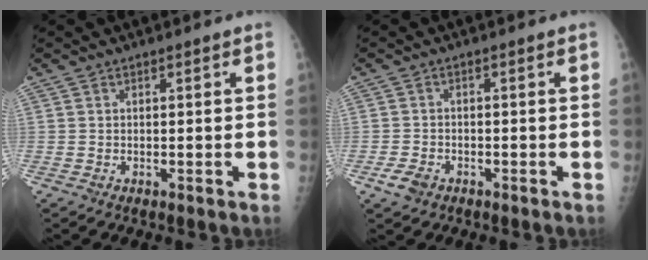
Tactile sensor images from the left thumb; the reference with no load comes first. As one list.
[{"total": 3.1, "force": [-1.9, 2.0, 1.5], "torque": [-0.028, 0.007, -0.030]}]